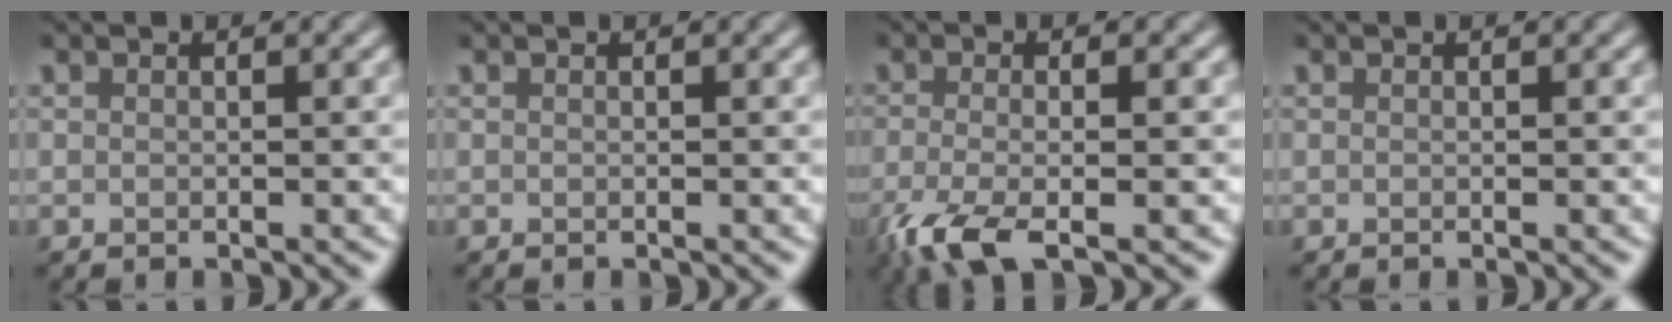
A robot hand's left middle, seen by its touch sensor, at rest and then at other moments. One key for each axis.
{"total": 0.0}
{"total": 5.4, "fx": -2.7, "fy": 1.4, "fz": 4.5, "tx": -0.100, "ty": -0.015, "tz": -0.058}
{"total": 0.0}